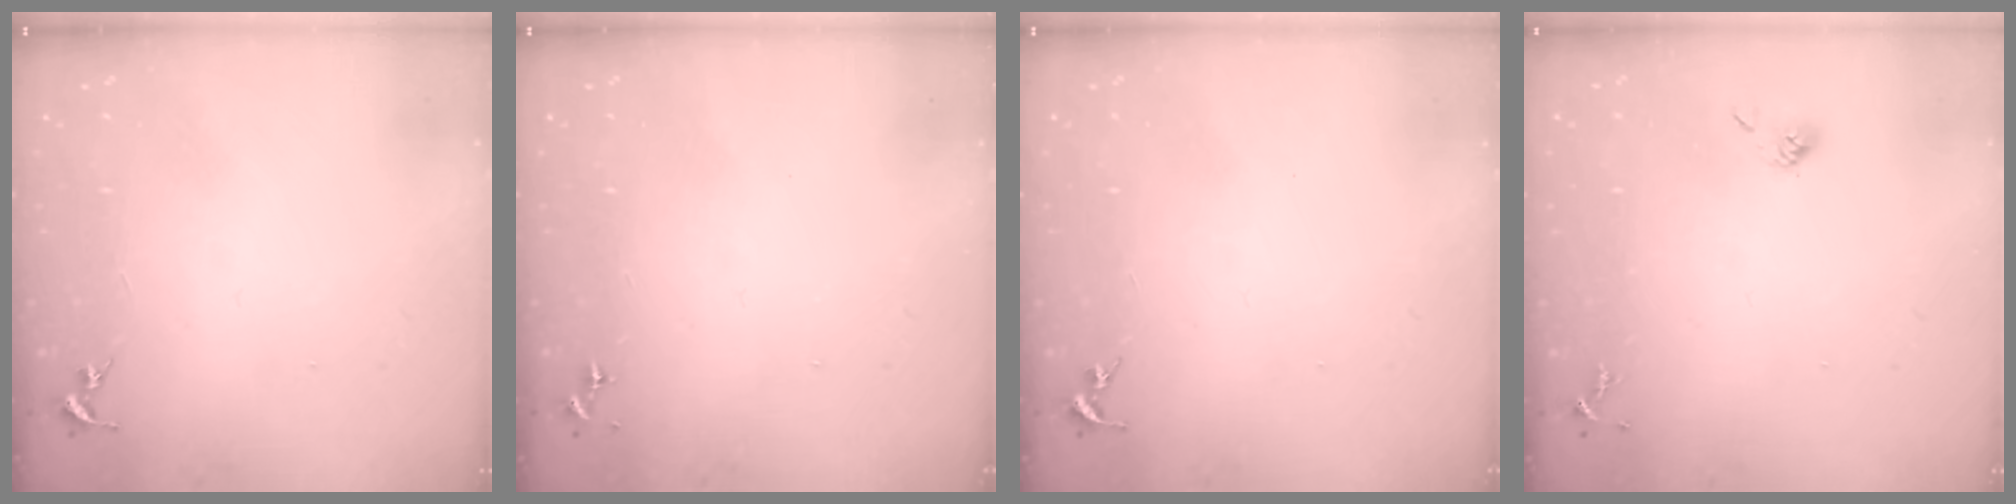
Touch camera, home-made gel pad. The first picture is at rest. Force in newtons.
{"total": 0.0}
{"total": 0.0}
{"total": 3.8, "press": 3.5, "slide": 1.3}